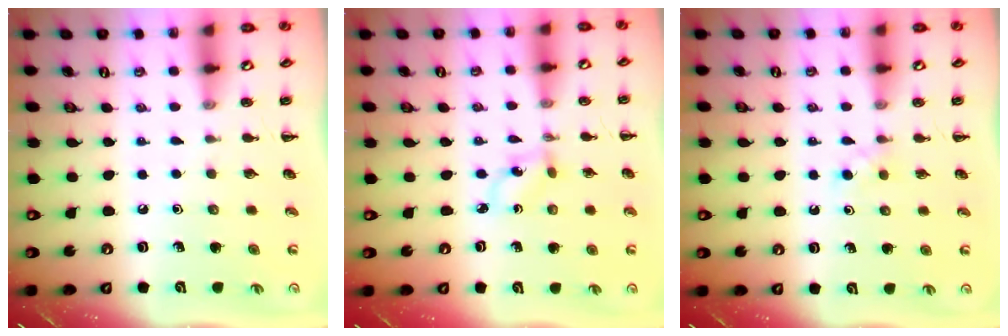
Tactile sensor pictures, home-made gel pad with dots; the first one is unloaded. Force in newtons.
{"total": 1.2, "press": 1.1, "slide": 0.5}
{"total": 2.7, "press": 2.5, "slide": 1.1}